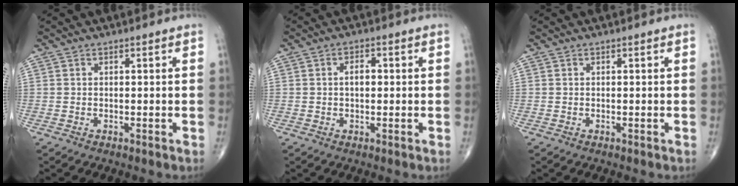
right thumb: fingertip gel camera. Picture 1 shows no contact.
{"total": 2.7, "force": [0.1, 1.6, 2.1], "torque": [-0.032, 0.008, -0.001]}
{"total": 0.0}